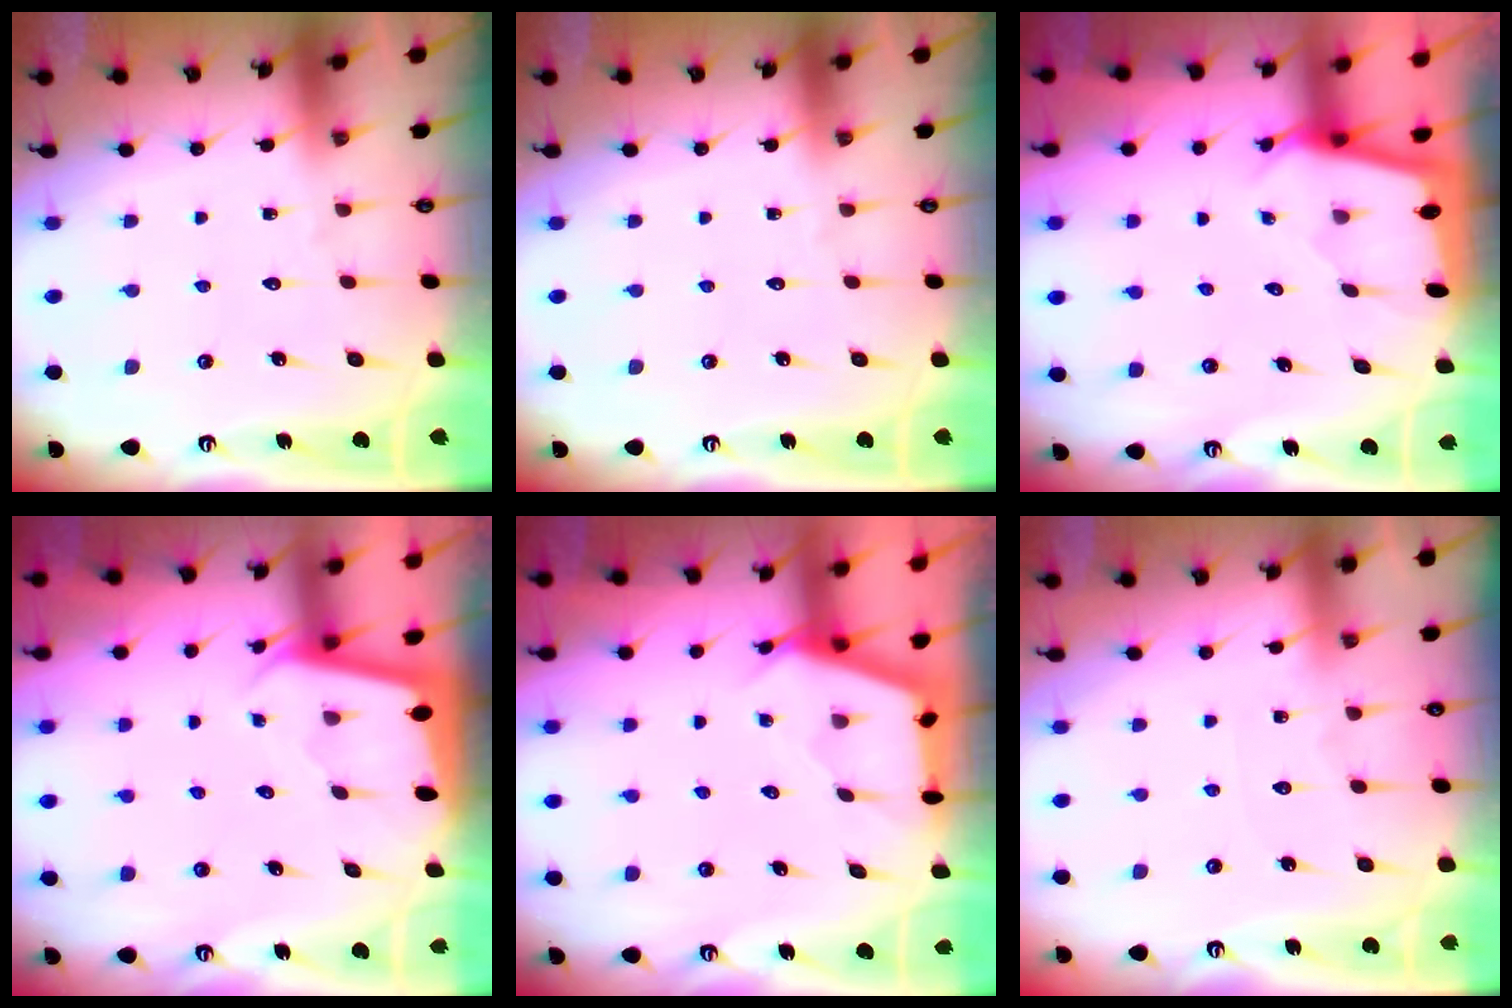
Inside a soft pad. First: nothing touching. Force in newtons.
{"total": 0.0}
{"total": 1.7, "press": 1.6, "slide": 0.2}
{"total": 1.8, "press": 1.8, "slide": 0.1}
{"total": 3.0, "press": 3.0, "slide": 0.4}
{"total": 2.9, "press": 2.9, "slide": 0.5}